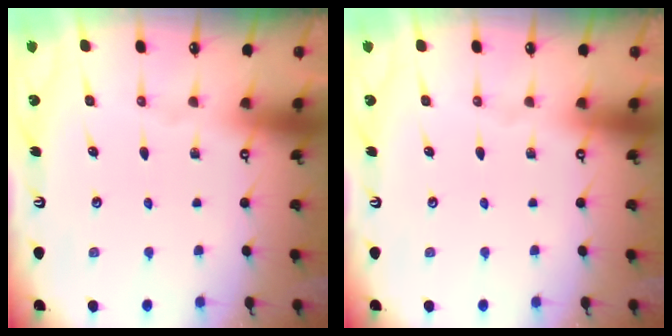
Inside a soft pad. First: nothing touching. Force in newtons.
{"total": 0.0}